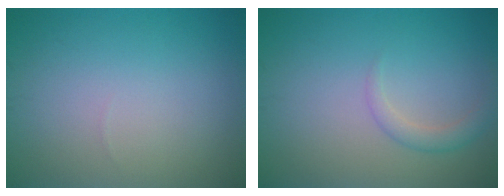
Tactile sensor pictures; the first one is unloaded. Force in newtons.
{"total": 1.7, "press": 1.7, "slide": 0.1}